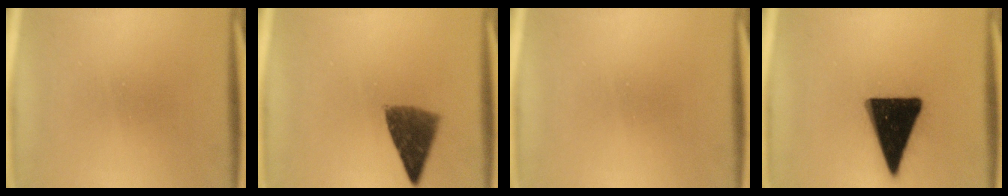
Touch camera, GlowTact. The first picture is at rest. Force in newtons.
{"total": 7.2}
{"total": 0.0}
{"total": 18.5}